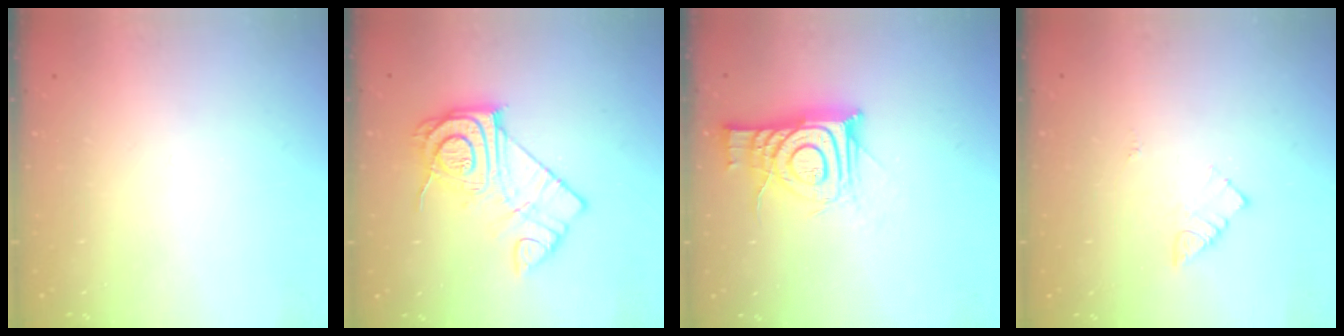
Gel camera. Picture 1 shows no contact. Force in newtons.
{"total": 14.3, "press": 14.3, "slide": 0.7}
{"total": 12.7, "press": 12.6, "slide": 1.1}
{"total": 5.2, "press": 5.2, "slide": 0.2}